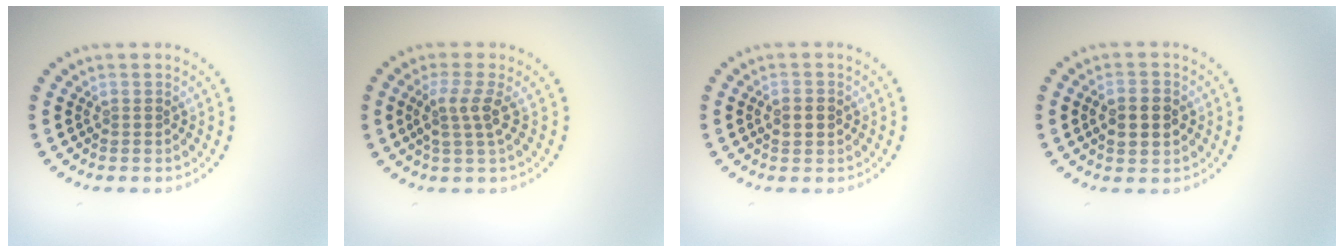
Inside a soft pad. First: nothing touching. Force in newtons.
{"total": 2.6, "press": 2.0, "slide": 1.6}
{"total": 2.2, "press": 2.2, "slide": 0.1}
{"total": 3.7, "press": 3.7, "slide": 0.0}